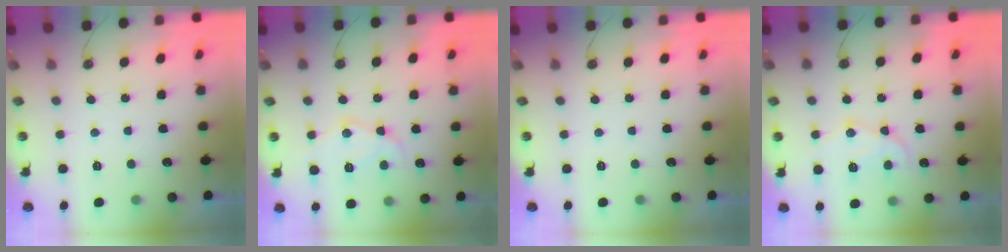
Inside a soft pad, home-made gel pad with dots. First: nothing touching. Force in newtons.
{"total": 12.4, "press": 12.3, "slide": 1.0}
{"total": 0.0}
{"total": 13.5, "press": 13.5, "slide": 1.0}